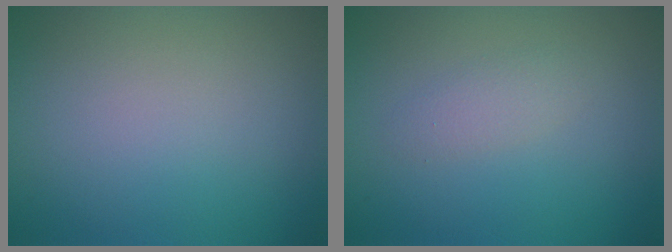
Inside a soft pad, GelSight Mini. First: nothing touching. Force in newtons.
{"total": 1.4, "press": 1.4, "slide": 0.1}